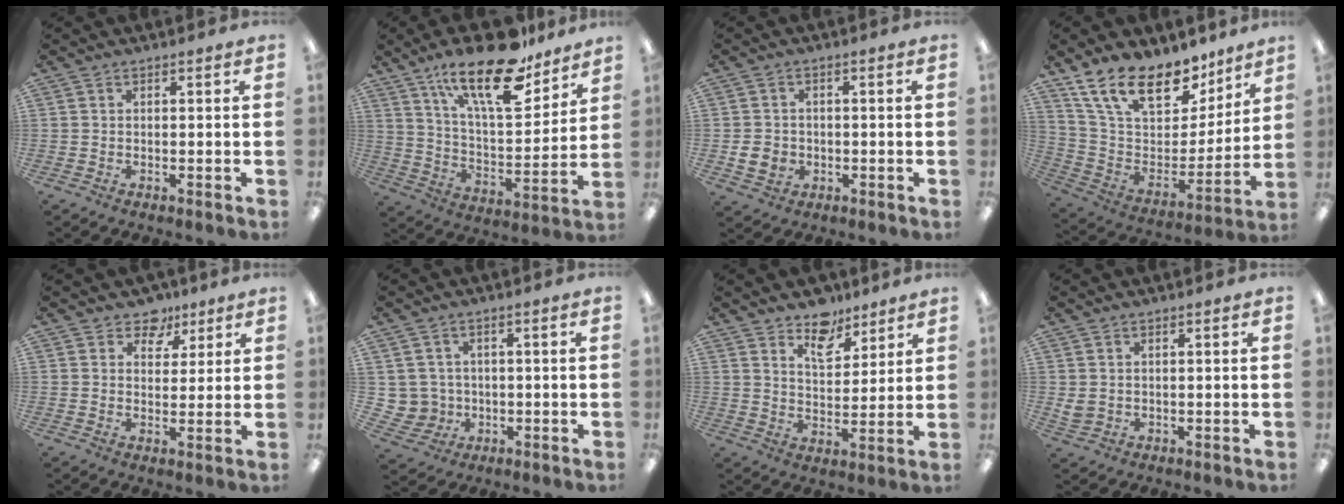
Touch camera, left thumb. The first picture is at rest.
{"total": 22.2, "force": [15.2, 8.1, 14.0], "torque": [-0.225, -0.090, 0.256]}
{"total": 4.7, "force": [-1.0, 4.2, 2.0], "torque": [-0.032, 0.004, -0.018]}
{"total": 19.9, "force": [14.2, 9.4, 10.3], "torque": [-0.197, -0.089, 0.260]}
{"total": 7.4, "force": [5.1, 4.9, 1.9], "torque": [-0.019, -0.029, 0.091]}
{"total": 5.1, "force": [0.8, 5.1, 0.3], "torque": [-0.017, 0.001, 0.023]}
{"total": 9.3, "force": [7.1, 5.0, 3.2], "torque": [-0.033, -0.044, 0.128]}
{"total": 2.6, "force": [1.2, 2.0, 1.1], "torque": [-0.022, 0.002, 0.023]}